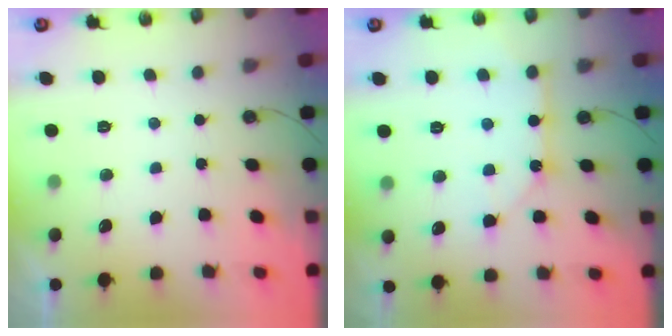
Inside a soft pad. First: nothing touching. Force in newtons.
{"total": 11.0, "press": 11.0, "slide": 0.8}